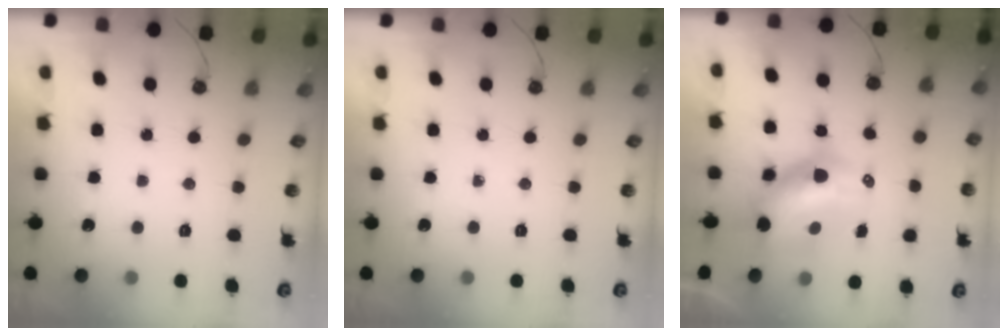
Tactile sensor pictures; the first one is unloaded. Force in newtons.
{"total": 0.0}
{"total": 11.9, "press": 11.8, "slide": 1.2}